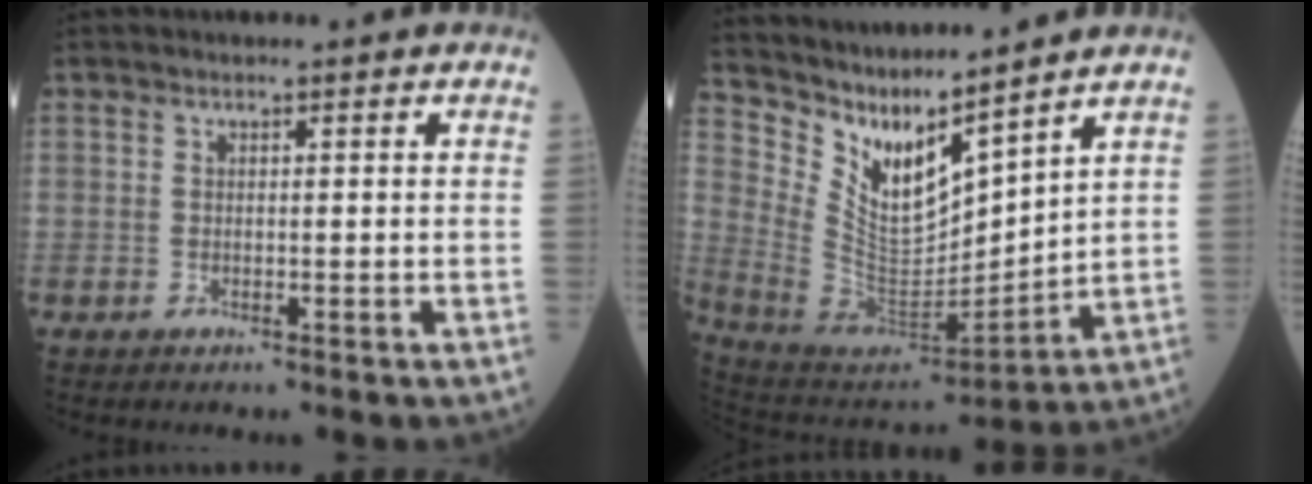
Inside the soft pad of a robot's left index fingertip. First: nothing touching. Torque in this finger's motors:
{"motor_torque": [1.06, -1.08, 0.22, 0.05]}